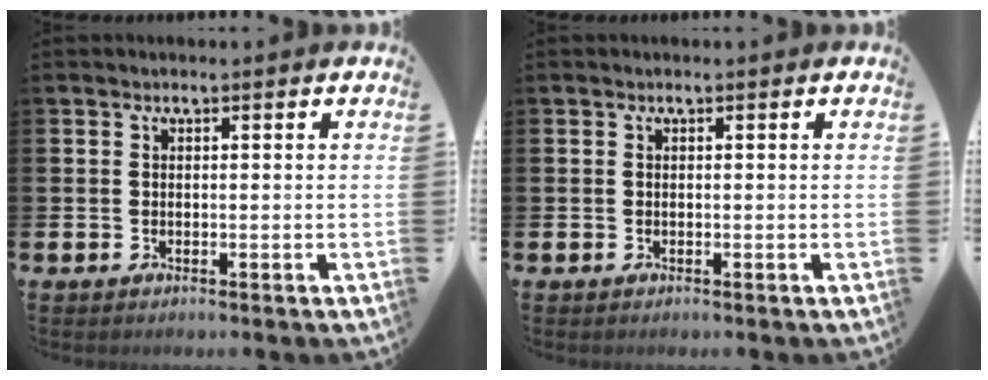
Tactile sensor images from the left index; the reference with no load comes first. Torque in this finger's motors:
{"motor_torque": [0.00, 0.00, 0.00, 0.00]}